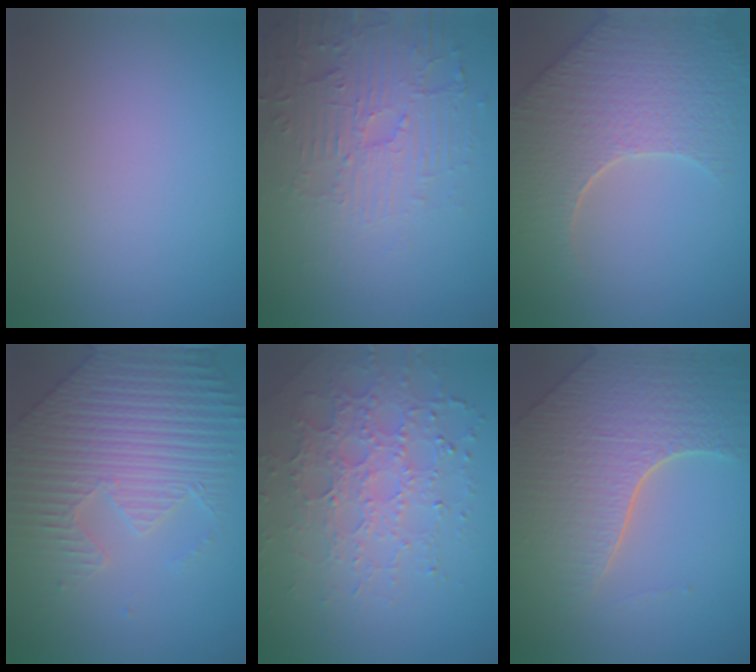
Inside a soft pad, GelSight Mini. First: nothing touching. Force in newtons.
{"total": 5.3, "press": 3.6, "slide": 3.8}
{"total": 8.3, "press": 6.1, "slide": 5.6}
{"total": 6.5, "press": 5.6, "slide": 3.2}
{"total": 4.9, "press": 4.2, "slide": 2.4}
{"total": 8.1, "press": 5.7, "slide": 5.7}